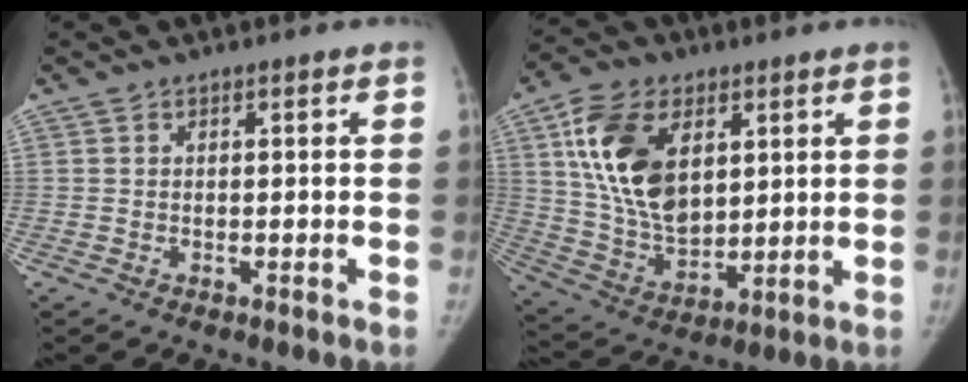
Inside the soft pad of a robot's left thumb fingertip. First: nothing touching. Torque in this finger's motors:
{"motor_torque": [1.47, 1.45, 1.77, -1.00, 0.63]}